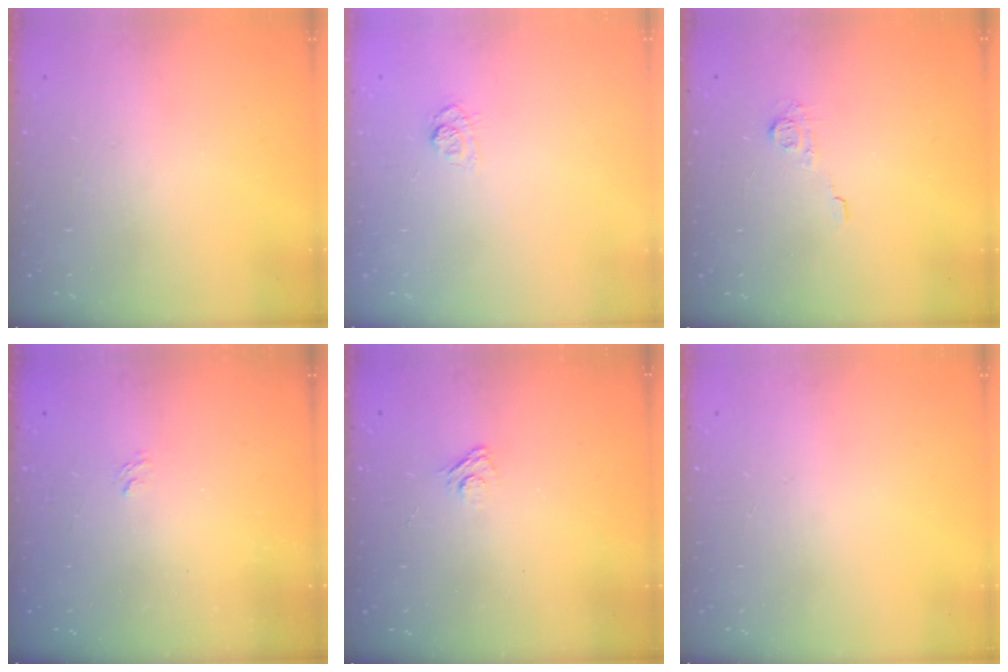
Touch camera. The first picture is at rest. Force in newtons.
{"total": 7.2, "press": 7.1, "slide": 1.5}
{"total": 5.5, "press": 5.5, "slide": 0.3}
{"total": 1.1, "press": 0.1, "slide": 1.1}
{"total": 3.0, "press": 2.7, "slide": 1.4}
{"total": 0.0}